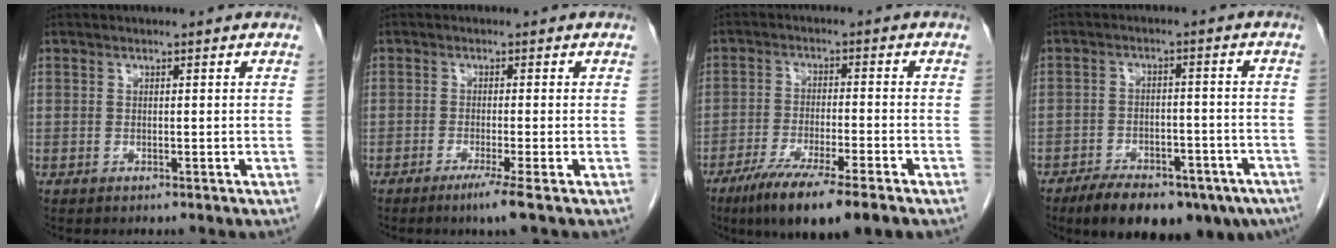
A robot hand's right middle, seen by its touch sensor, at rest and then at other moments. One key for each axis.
{"total": 3.4, "fx": -2.1, "fy": -0.9, "fz": 2.5, "tx": -0.044, "ty": -0.012, "tz": -0.041}
{"total": 11.3, "fx": -7.6, "fy": 0.4, "fz": 8.4, "tx": -0.139, "ty": -0.029, "tz": -0.125}
{"total": 16.2, "fx": -11.3, "fy": 7.0, "fz": 9.2, "tx": -0.115, "ty": 0.005, "tz": -0.159}